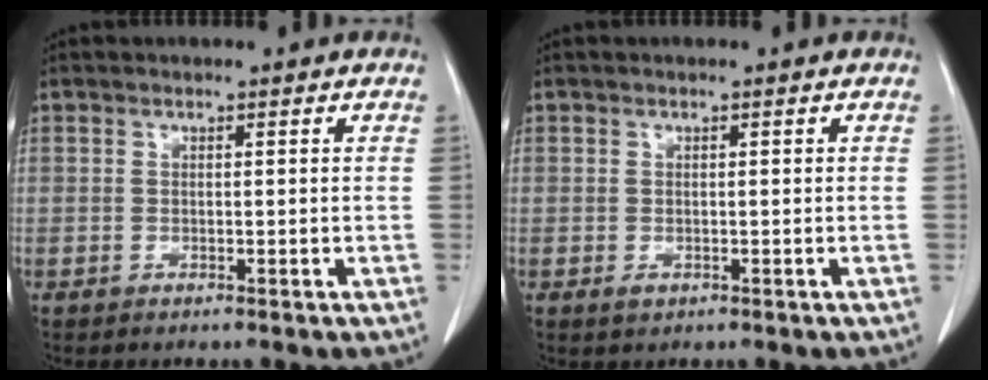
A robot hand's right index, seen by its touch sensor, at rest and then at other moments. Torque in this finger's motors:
{"motor_torque": [-0.17, 0.06, -0.19, -0.08]}